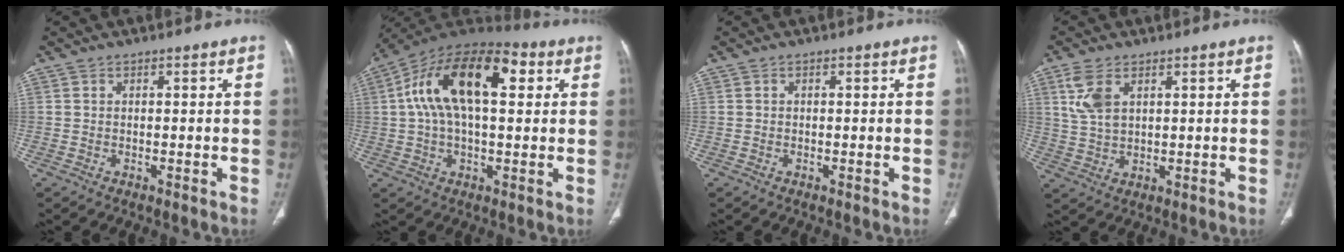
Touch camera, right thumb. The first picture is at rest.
{"total": 19.7, "force": [4.8, 9.8, 16.4], "torque": [-0.277, 0.034, 0.070]}
{"total": 0.0}
{"total": 6.4, "force": [2.8, 3.5, 4.7], "torque": [-0.104, -0.003, 0.065]}